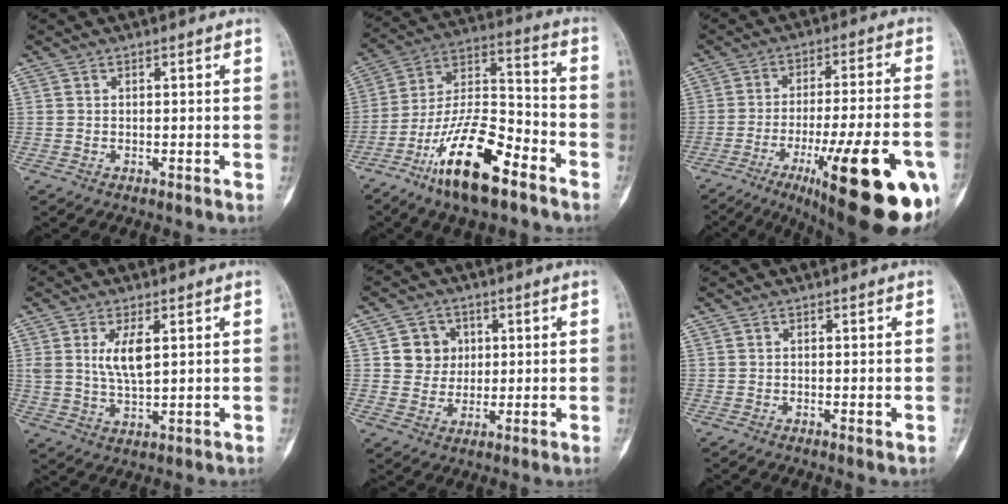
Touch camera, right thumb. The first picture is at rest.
{"total": 18.5, "force": [-11.1, 6.3, 13.5], "torque": [-0.238, 0.076, -0.203]}
{"total": 26.2, "force": [-11.6, 5.8, 22.8], "torque": [-0.269, 0.034, -0.161]}
{"total": 6.5, "force": [2.0, 2.6, 5.6], "torque": [-0.105, -0.013, 0.047]}
{"total": 6.4, "force": [1.5, 6.0, 1.7], "torque": [0.008, 0.002, 0.022]}
{"total": 0.7, "force": [-0.2, 0.2, 0.6], "torque": [-0.009, -0.002, -0.003]}